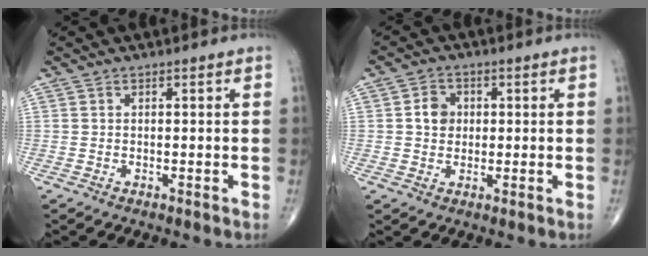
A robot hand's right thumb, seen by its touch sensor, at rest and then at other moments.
{"total": 4.2, "force": [0.5, 3.6, 2.2], "torque": [-0.021, 0.006, 0.004]}